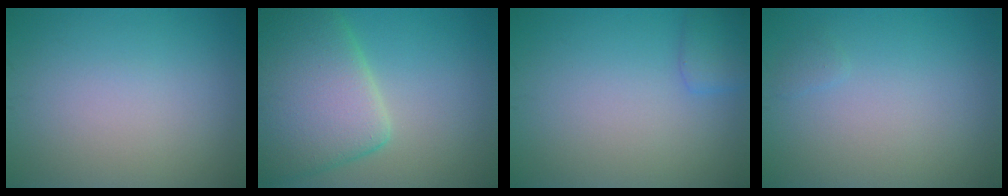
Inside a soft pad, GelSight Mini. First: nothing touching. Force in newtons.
{"total": 9.5, "press": 9.4, "slide": 0.5}
{"total": 1.7, "press": 1.7, "slide": 0.1}
{"total": 0.5, "press": 0.5, "slide": 0.0}